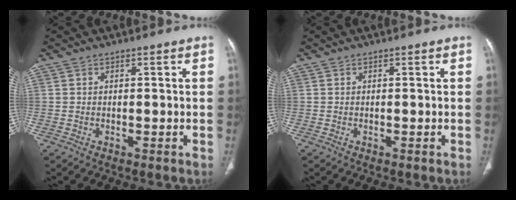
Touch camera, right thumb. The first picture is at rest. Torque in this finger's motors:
{"motor_torque": [0.00, 0.00, -0.02, -0.01, 0.00]}